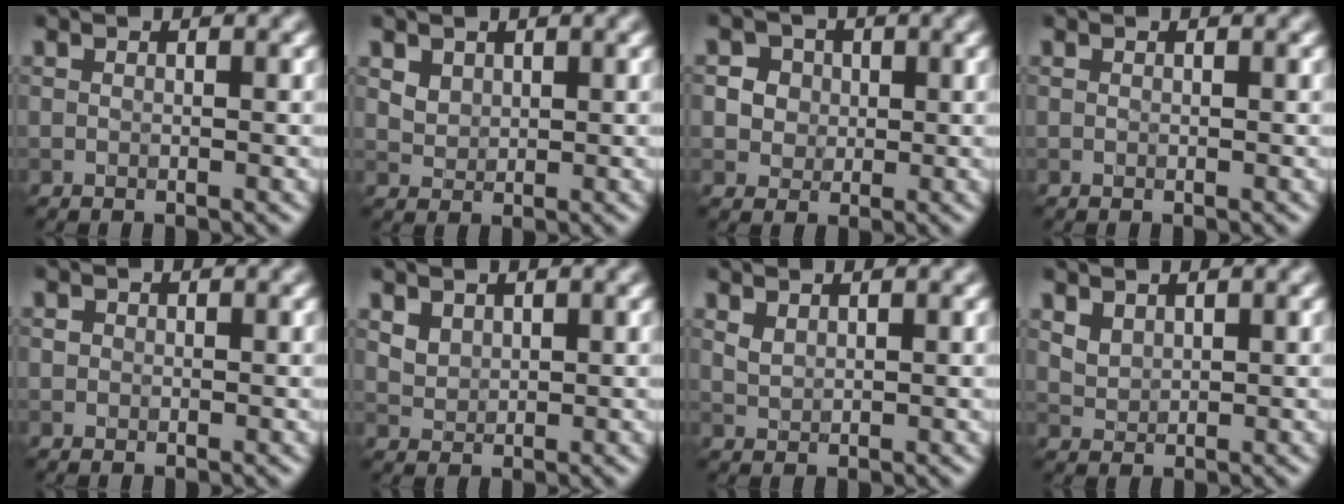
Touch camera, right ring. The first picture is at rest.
{"total": 1.9, "force": [1.1, 1.3, 0.7], "torque": [-0.020, -0.009, 0.030]}
{"total": 5.0, "force": [2.0, 4.1, 2.0], "torque": [-0.032, 0.014, 0.031]}
{"total": 0.0}
{"total": 0.6, "force": [0.0, 0.6, 0.1], "torque": [0.004, -0.003, 0.000]}
{"total": 1.9, "force": [1.2, 1.3, 0.8], "torque": [-0.023, -0.008, 0.030]}
{"total": 1.2, "force": [0.9, 0.5, 0.5], "torque": [-0.017, 0.000, 0.023]}
{"total": 1.7, "force": [1.1, 1.0, 0.7], "torque": [-0.019, -0.002, 0.027]}